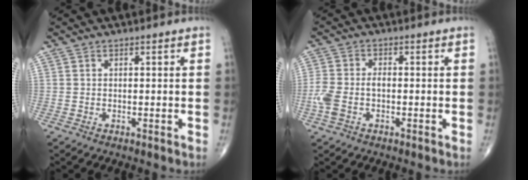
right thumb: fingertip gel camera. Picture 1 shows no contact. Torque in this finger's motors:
{"motor_torque": [1.03, 0.72, 0.84, -0.05, 0.06]}